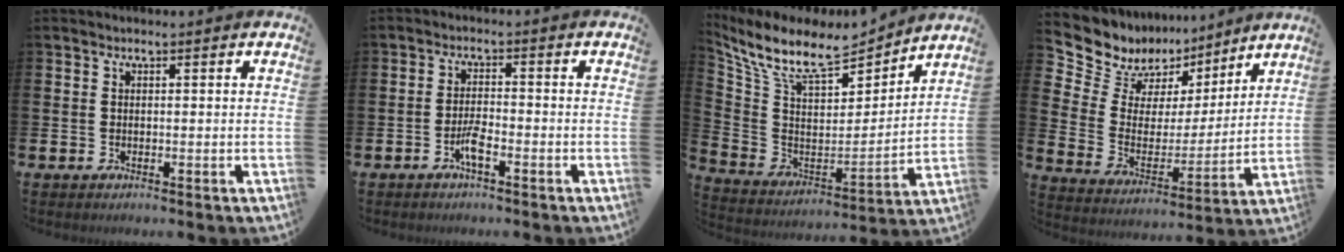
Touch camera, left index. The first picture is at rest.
{"total": 2.8, "force": [-1.5, 0.6, 2.3], "torque": [-0.049, 0.006, -0.026]}
{"total": 10.6, "force": [9.0, 3.5, 4.4], "torque": [-0.133, -0.050, 0.159]}
{"total": 8.7, "force": [7.5, 4.4, 0.1], "torque": [-0.061, -0.068, 0.137]}